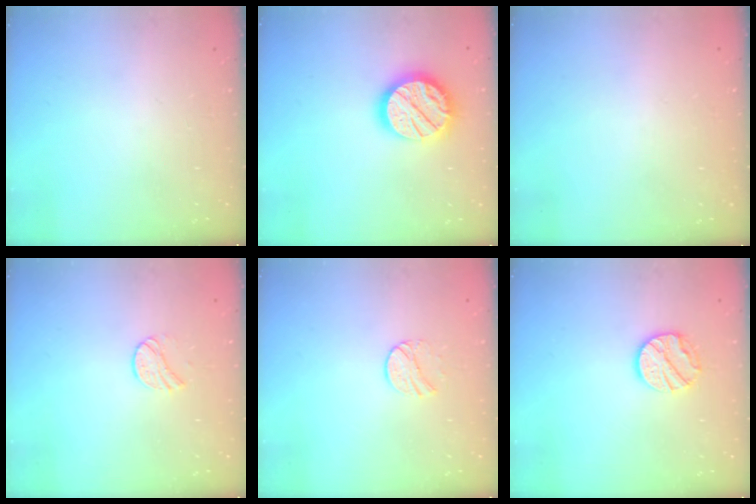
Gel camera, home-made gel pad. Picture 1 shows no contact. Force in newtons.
{"total": 16.7, "press": 16.7, "slide": 1.3}
{"total": 0.5, "press": 0.5, "slide": 0.1}
{"total": 7.4, "press": 7.4, "slide": 0.6}
{"total": 7.3, "press": 7.3, "slide": 0.6}
{"total": 10.6, "press": 10.6, "slide": 0.9}